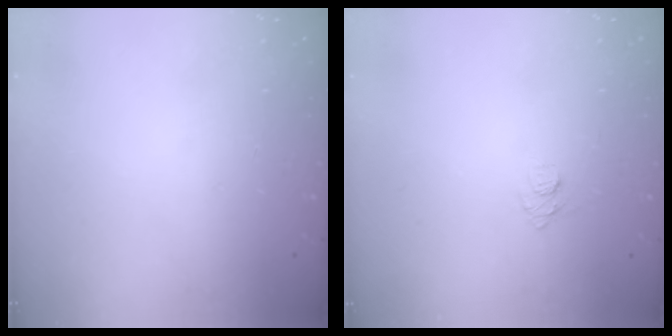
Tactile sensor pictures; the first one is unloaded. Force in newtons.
{"total": 6.4, "press": 6.4, "slide": 0.7}